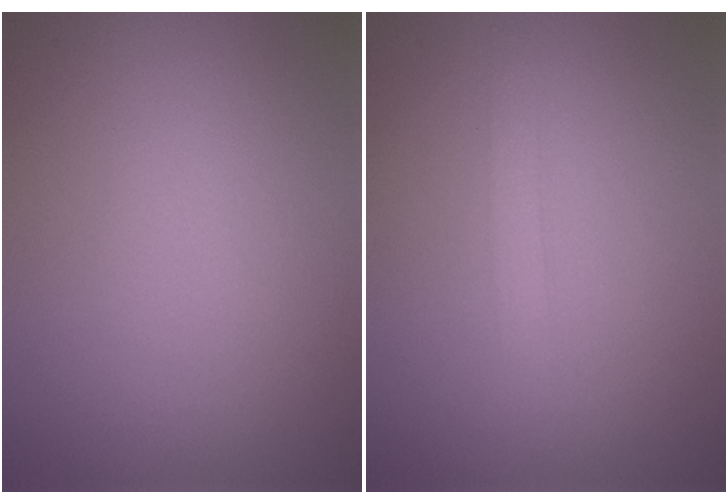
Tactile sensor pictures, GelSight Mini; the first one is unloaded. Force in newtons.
{"total": 1.2, "press": 1.2, "slide": 0.1}